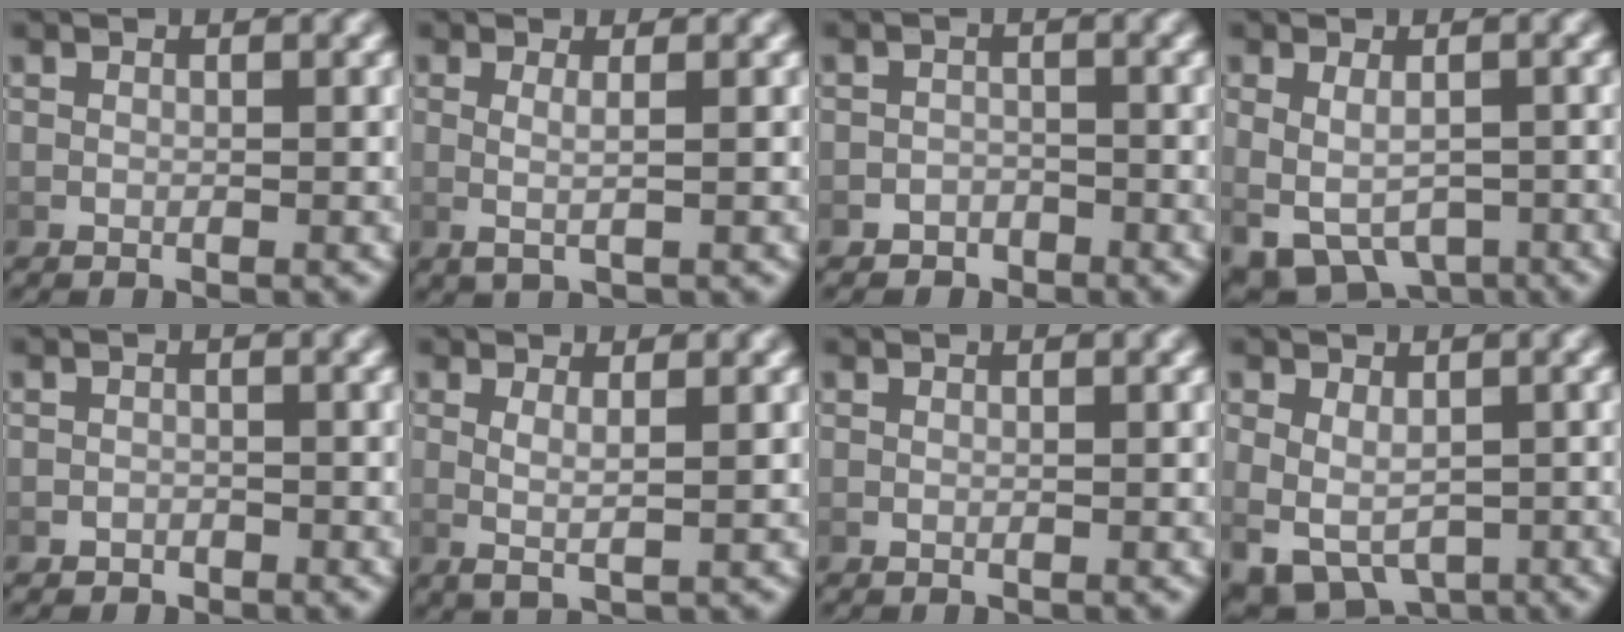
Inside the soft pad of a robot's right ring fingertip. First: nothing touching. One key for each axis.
{"total": 1.5, "fx": 0.3, "fy": 0.0, "fz": 1.5, "tx": -0.034, "ty": -0.011, "tz": 0.013}
{"total": 2.4, "fx": -2.2, "fy": 1.1, "fz": -0.3, "tx": 0.014, "ty": -0.006, "tz": -0.037}
{"total": 6.6, "fx": -3.1, "fy": 4.8, "fz": 3.3, "tx": -0.074, "ty": -0.042, "tz": -0.034}
{"total": 1.1, "fx": -1.0, "fy": 0.5, "fz": -0.1, "tx": 0.002, "ty": -0.008, "tz": -0.014}
{"total": 2.1, "fx": 0.7, "fy": 0.2, "fz": 2.0, "tx": -0.041, "ty": -0.015, "tz": 0.024}
{"total": 0.0}
{"total": 6.0, "fx": -2.5, "fy": 4.6, "fz": 3.0, "tx": -0.073, "ty": -0.050, "tz": -0.018}